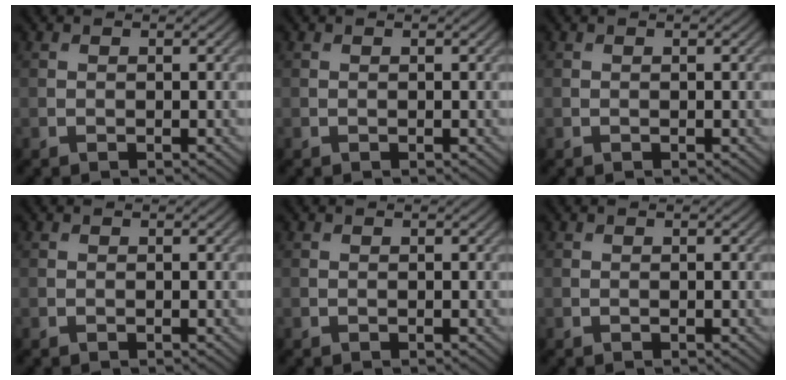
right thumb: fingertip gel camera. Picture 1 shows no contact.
{"total": 0.0}
{"total": 0.0}
{"total": 0.0}
{"total": 0.0}
{"total": 0.0}